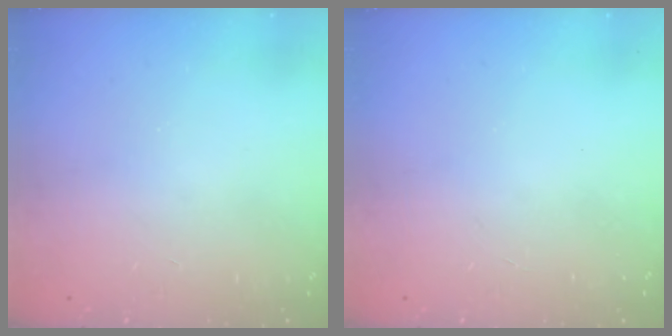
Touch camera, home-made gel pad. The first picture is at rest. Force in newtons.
{"total": 0.0}